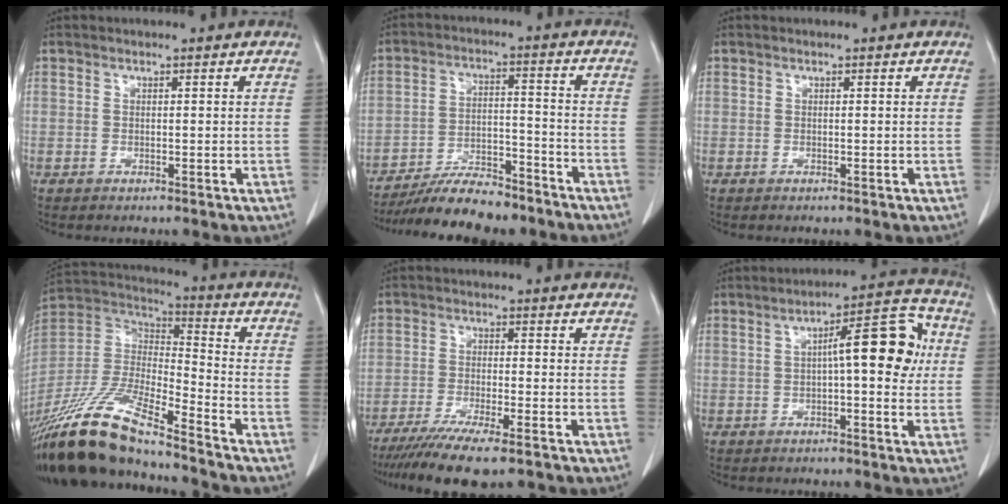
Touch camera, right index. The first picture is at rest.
{"total": 11.7, "force": [-10.3, 2.8, 4.9], "torque": [-0.079, 0.004, -0.172]}
{"total": 0.0}
{"total": 19.2, "force": [-15.4, 2.2, 11.3], "torque": [-0.250, -0.024, -0.298]}
{"total": 11.1, "force": [-8.6, 1.1, 6.9], "torque": [-0.106, -0.024, -0.137]}
{"total": 9.7, "force": [0.9, 2.0, 9.4], "torque": [-0.133, 0.033, 0.009]}